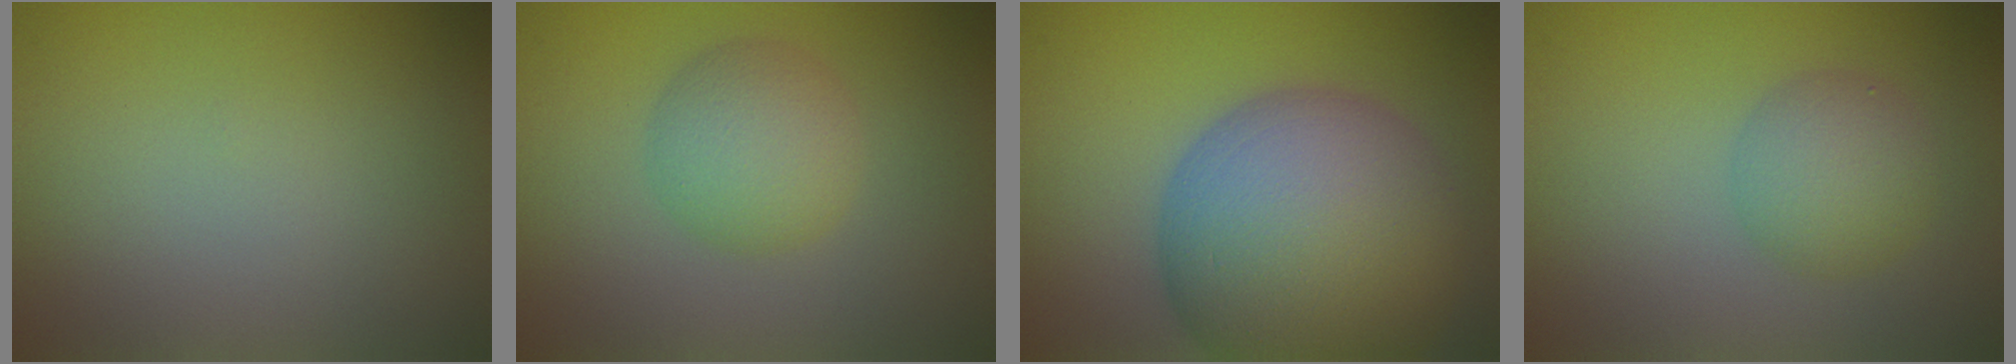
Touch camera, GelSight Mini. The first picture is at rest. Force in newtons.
{"total": 3.7, "press": 3.7, "slide": 0.0}
{"total": 15.3, "press": 15.3, "slide": 0.9}
{"total": 3.2, "press": 3.2, "slide": 0.1}